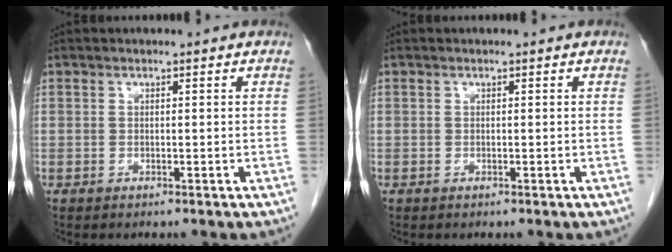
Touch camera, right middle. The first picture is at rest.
{"total": 0.0}